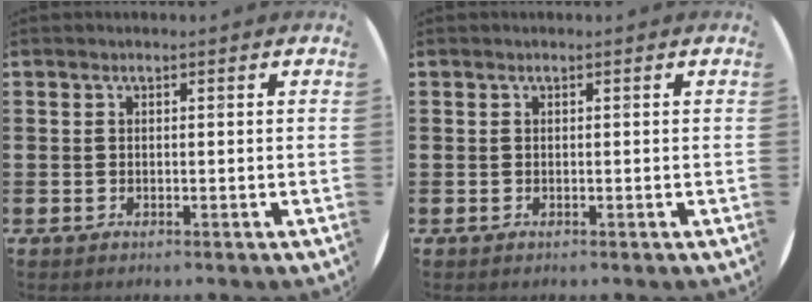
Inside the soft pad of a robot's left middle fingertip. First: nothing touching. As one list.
[{"total": 0.0}]